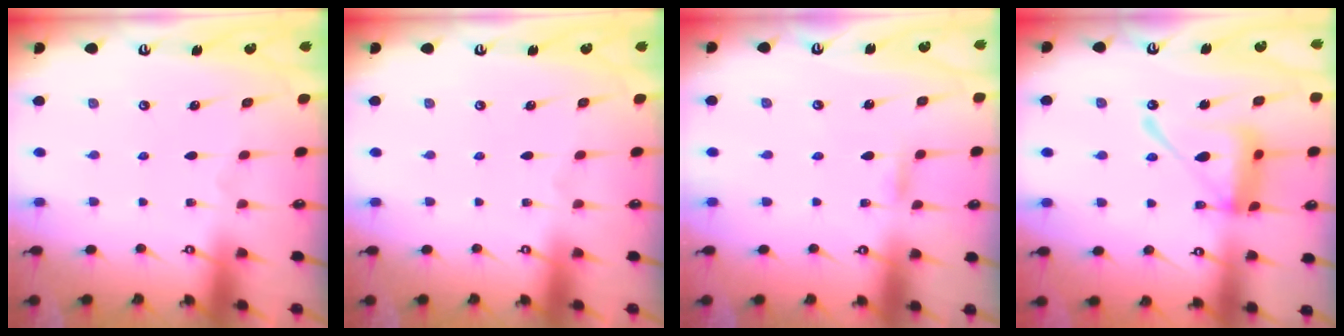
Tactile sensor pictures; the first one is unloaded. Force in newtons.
{"total": 0.0}
{"total": 2.7, "press": 2.7, "slide": 0.2}
{"total": 15.0, "press": 14.9, "slide": 1.4}